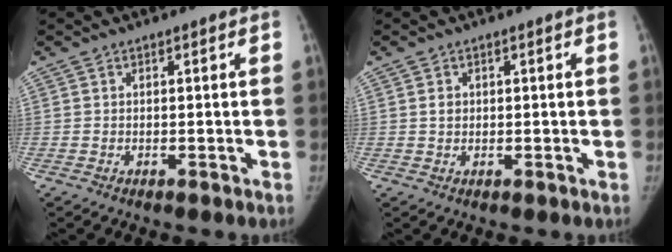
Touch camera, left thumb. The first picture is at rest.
{"total": 1.4, "force": [0.3, 1.2, 0.7], "torque": [-0.009, 0.001, 0.008]}